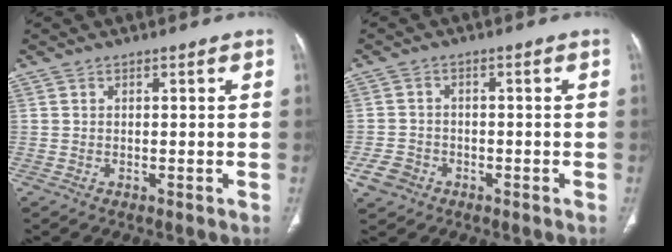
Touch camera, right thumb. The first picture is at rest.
{"total": 4.1, "force": [-2.2, 3.2, 1.2], "torque": [-0.018, 0.014, -0.035]}